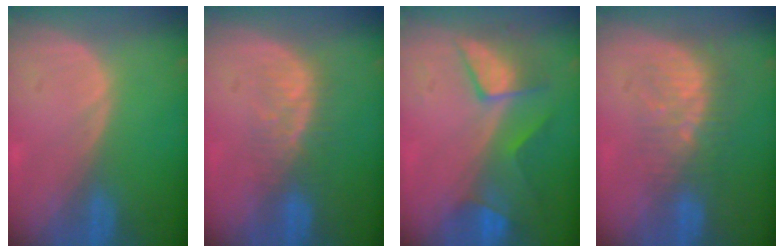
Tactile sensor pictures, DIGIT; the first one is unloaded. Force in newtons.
{"total": 5.0, "press": 4.7, "slide": 1.6}
{"total": 7.5, "press": 7.0, "slide": 2.6}
{"total": 7.5, "press": 6.9, "slide": 3.0}